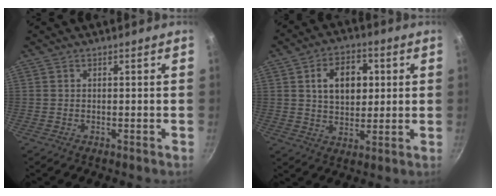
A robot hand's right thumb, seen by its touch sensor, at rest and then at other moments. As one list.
[{"total": 11.2, "force": [2.5, 7.7, 7.7], "torque": [-0.090, 0.002, 0.038]}]